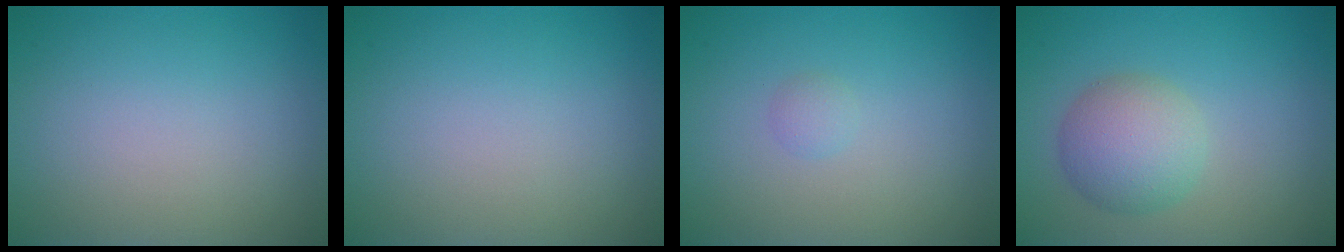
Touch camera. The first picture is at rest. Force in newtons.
{"total": 0.0}
{"total": 0.8, "press": 0.8, "slide": 0.1}
{"total": 4.4, "press": 4.4, "slide": 0.0}